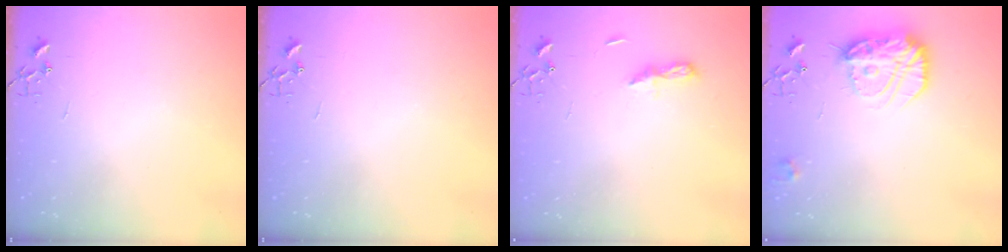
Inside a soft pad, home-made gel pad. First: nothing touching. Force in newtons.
{"total": 0.0}
{"total": 5.6, "press": 5.6, "slide": 0.7}
{"total": 19.8, "press": 19.7, "slide": 1.6}